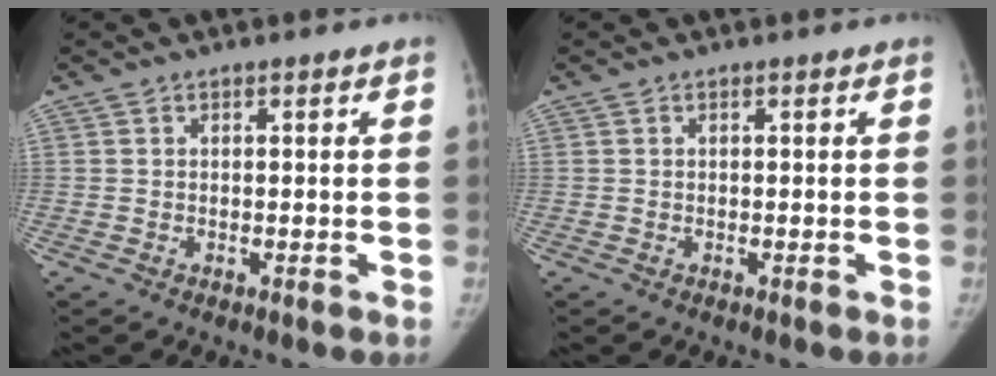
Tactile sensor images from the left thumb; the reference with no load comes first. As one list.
[{"total": 0.0}]